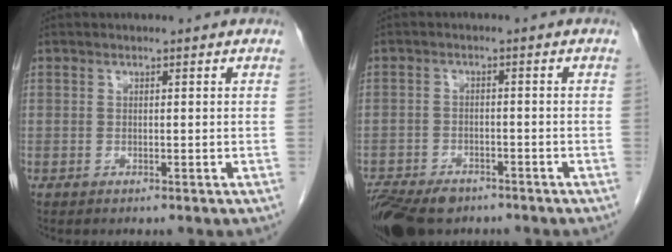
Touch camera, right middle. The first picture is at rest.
{"total": 11.2, "force": [-8.0, 5.7, 5.3], "torque": [-0.117, -0.013, -0.125]}